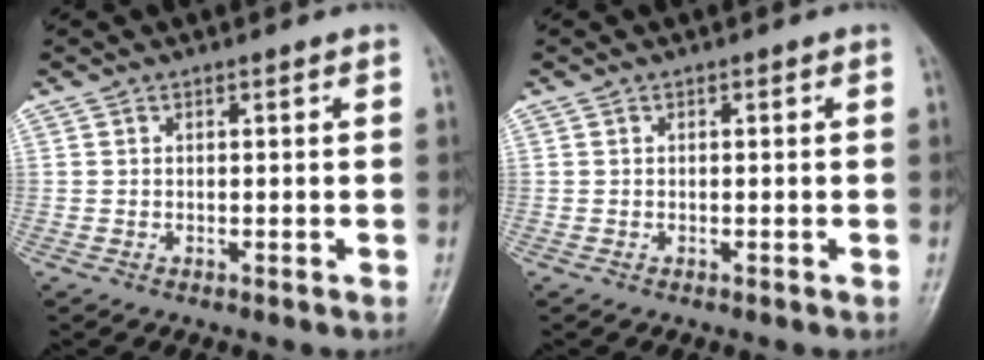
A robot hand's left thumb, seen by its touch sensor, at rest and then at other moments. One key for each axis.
{"total": 0.0}